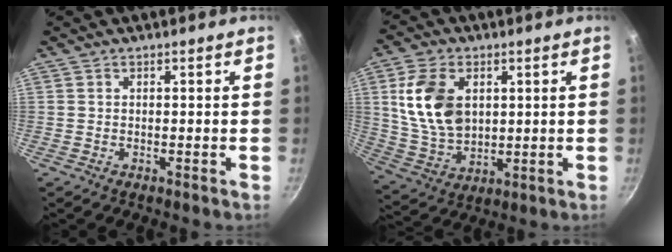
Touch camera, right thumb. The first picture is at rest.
{"total": 13.9, "force": [3.0, 9.4, 9.8], "torque": [-0.169, -0.017, 0.069]}